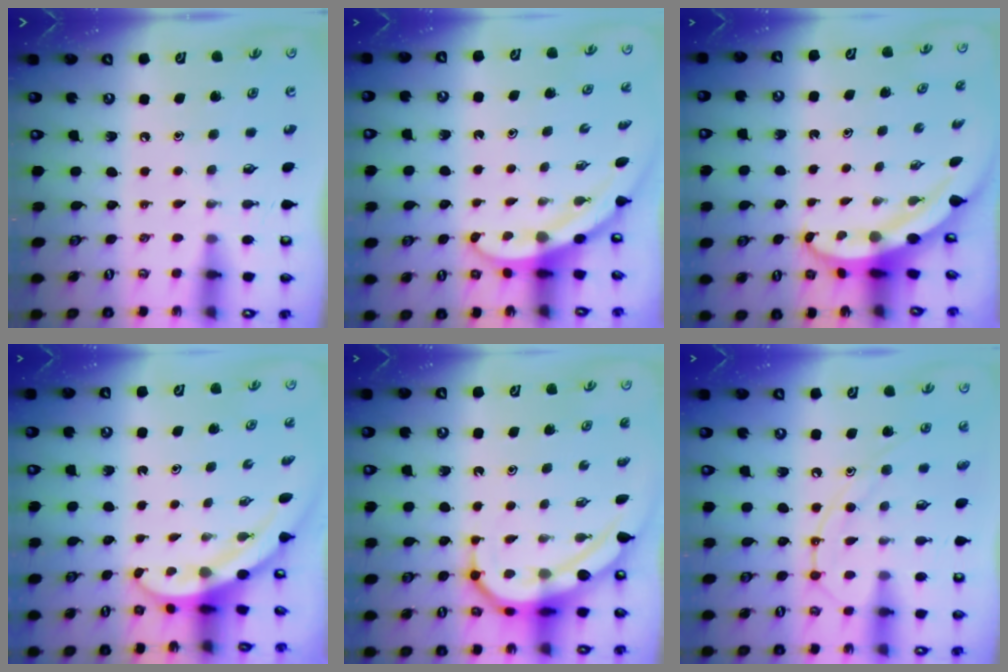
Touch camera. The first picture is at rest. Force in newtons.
{"total": 3.2, "press": 3.2, "slide": 0.1}
{"total": 3.9, "press": 3.8, "slide": 0.6}
{"total": 3.9, "press": 3.9, "slide": 0.2}
{"total": 9.3, "press": 9.2, "slide": 0.8}
{"total": 12.3, "press": 12.2, "slide": 1.1}